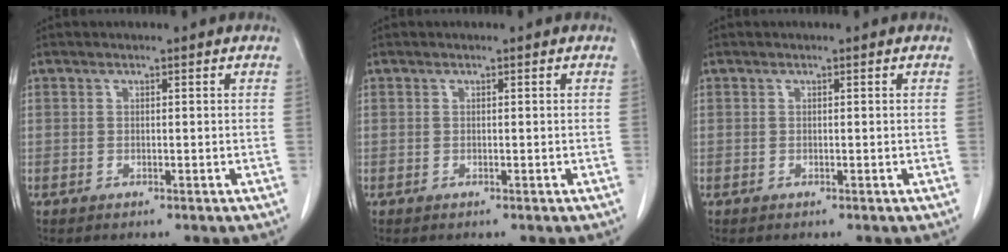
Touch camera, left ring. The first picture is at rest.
{"total": 0.0}
{"total": 0.0}